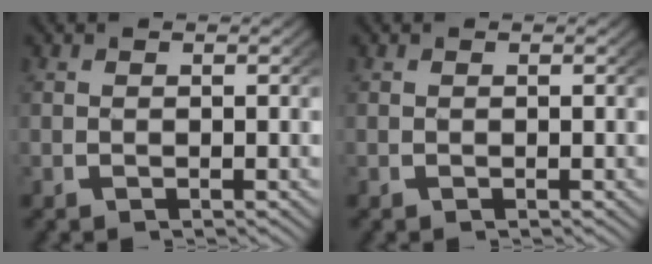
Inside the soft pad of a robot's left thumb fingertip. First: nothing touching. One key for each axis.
{"total": 0.0}